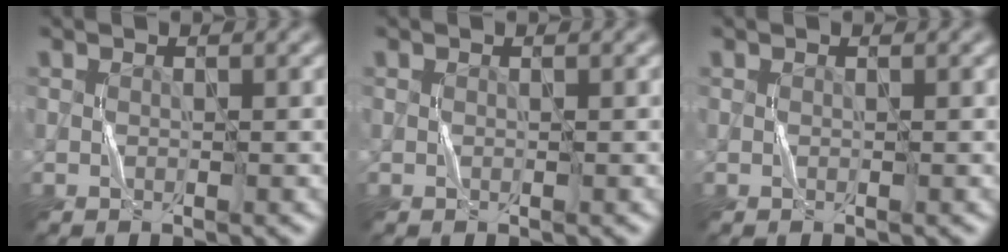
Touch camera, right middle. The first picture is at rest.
{"total": 0.0}
{"total": 0.0}